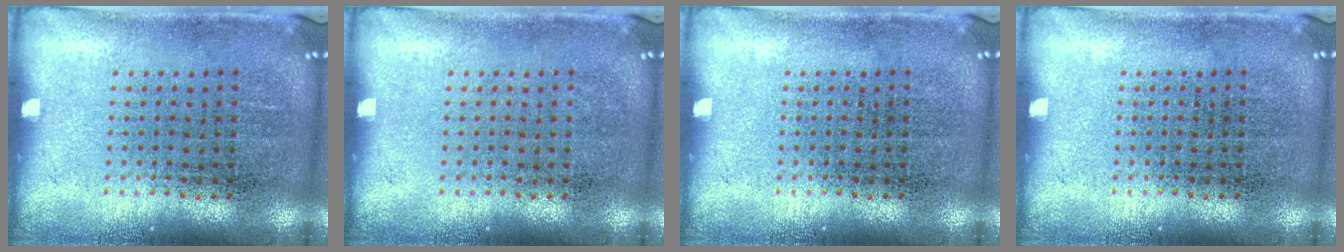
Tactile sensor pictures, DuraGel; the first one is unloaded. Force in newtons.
{"total": 0.0}
{"total": 0.0}
{"total": 0.0}